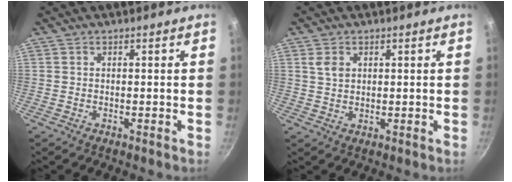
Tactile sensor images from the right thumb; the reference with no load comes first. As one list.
[{"total": 2.9, "force": [1.2, 2.0, 1.7], "torque": [-0.026, -0.007, 0.027]}]